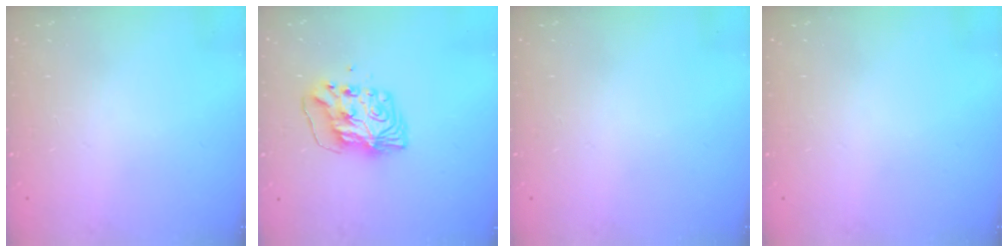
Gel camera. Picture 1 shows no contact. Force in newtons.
{"total": 8.6, "press": 8.5, "slide": 1.1}
{"total": 0.0}
{"total": 0.0}